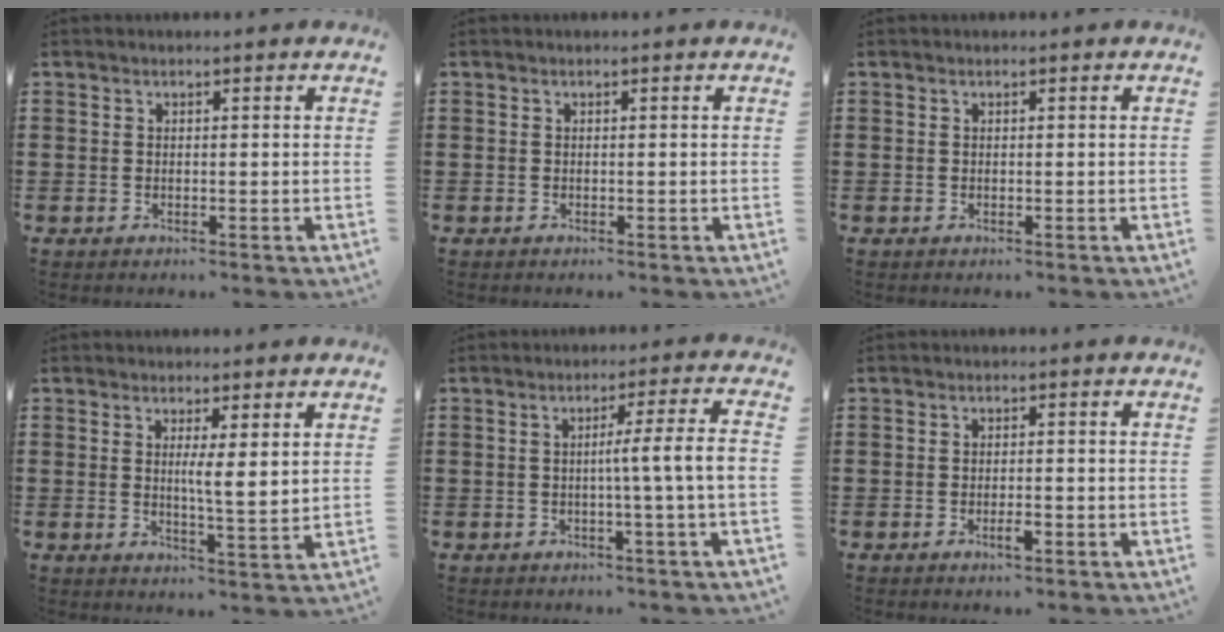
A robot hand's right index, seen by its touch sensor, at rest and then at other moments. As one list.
[{"total": 0.0}, {"total": 0.0}, {"total": 3.8, "force": [1.4, 0.2, 3.5], "torque": [-0.064, -0.007, 0.021]}, {"total": 5.9, "force": [-0.6, -1.0, 5.8], "torque": [-0.105, -0.010, -0.016]}, {"total": 2.1, "force": [-1.0, 0.5, 1.7], "torque": [-0.031, 0.000, -0.018]}]